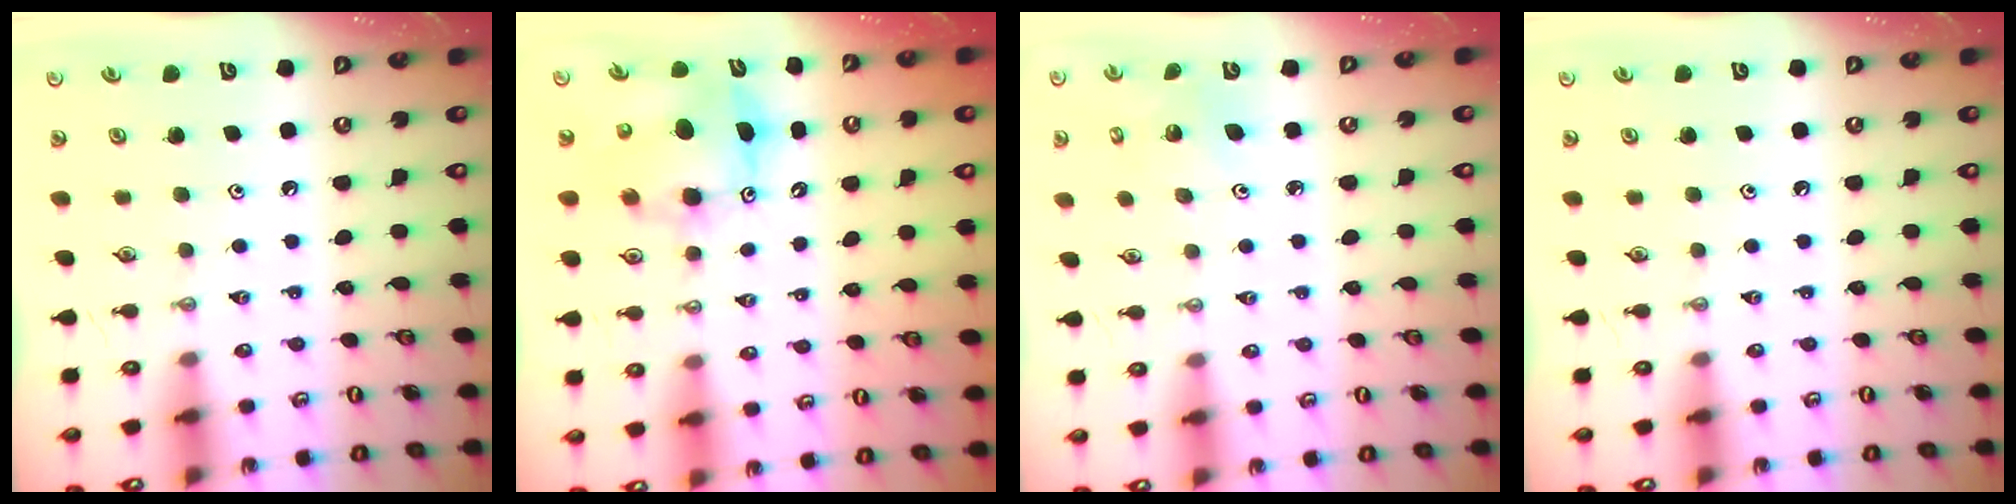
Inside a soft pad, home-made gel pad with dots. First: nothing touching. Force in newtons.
{"total": 8.5, "press": 8.2, "slide": 2.1}
{"total": 4.1, "press": 4.1, "slide": 0.2}
{"total": 0.0}